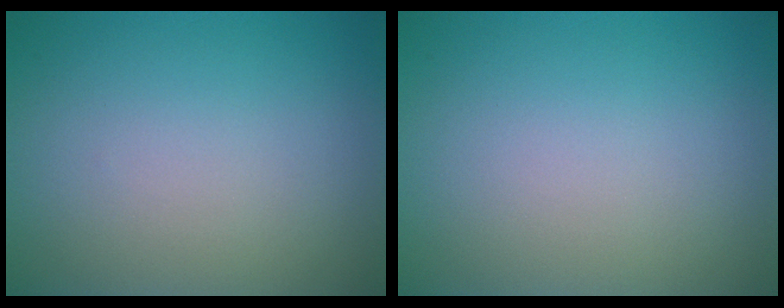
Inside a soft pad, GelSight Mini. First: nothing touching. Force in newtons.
{"total": 0.0}